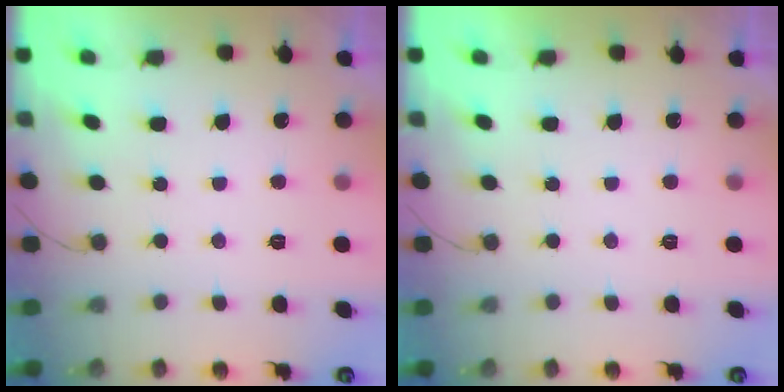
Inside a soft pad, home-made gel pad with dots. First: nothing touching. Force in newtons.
{"total": 1.6, "press": 1.6, "slide": 0.0}